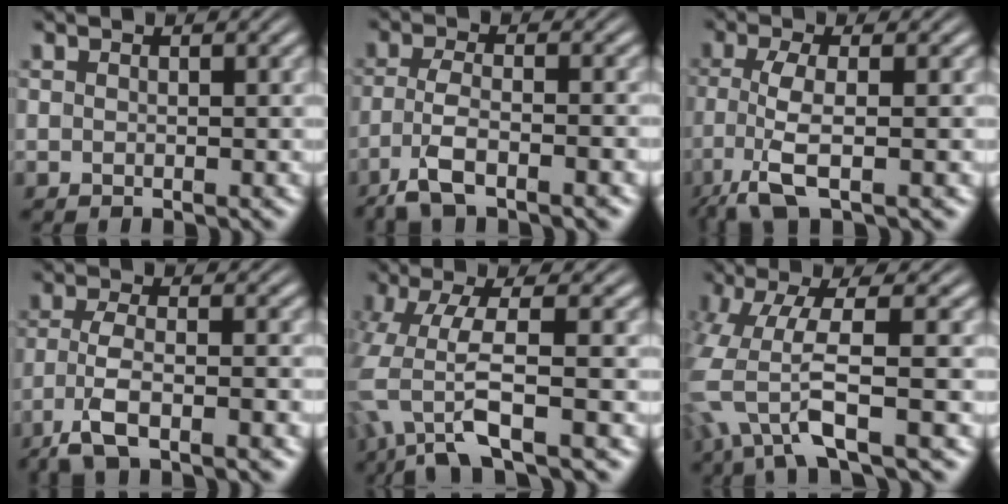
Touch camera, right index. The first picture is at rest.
{"total": 4.4, "force": [-2.8, 1.1, 3.2], "torque": [-0.068, -0.012, -0.041]}
{"total": 4.9, "force": [-1.8, 1.4, 4.3], "torque": [-0.102, -0.020, -0.018]}
{"total": 4.9, "force": [-2.9, 1.3, 3.8], "torque": [-0.079, -0.016, -0.041]}
{"total": 6.2, "force": [-2.2, 2.6, 5.2], "torque": [-0.141, -0.040, -0.018]}
{"total": 5.6, "force": [-1.5, 2.1, 4.9], "torque": [-0.130, -0.031, -0.008]}